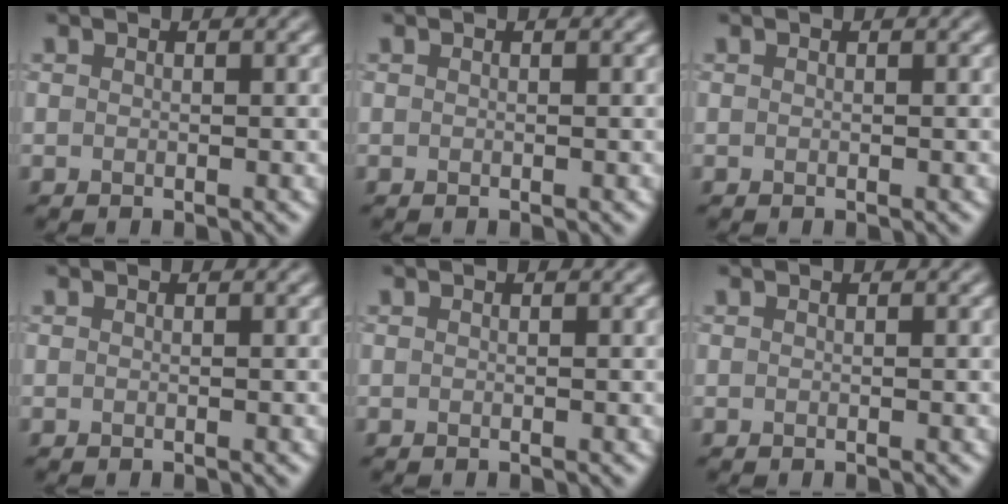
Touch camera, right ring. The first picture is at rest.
{"total": 0.0}
{"total": 0.0}
{"total": 0.0}
{"total": 0.0}
{"total": 0.0}